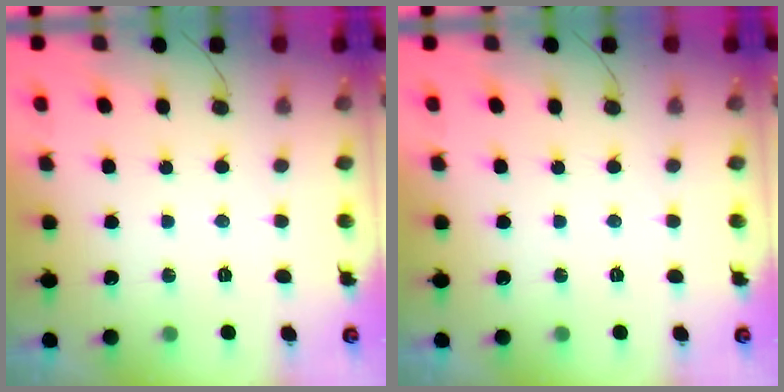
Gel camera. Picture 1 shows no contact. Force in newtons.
{"total": 0.0}